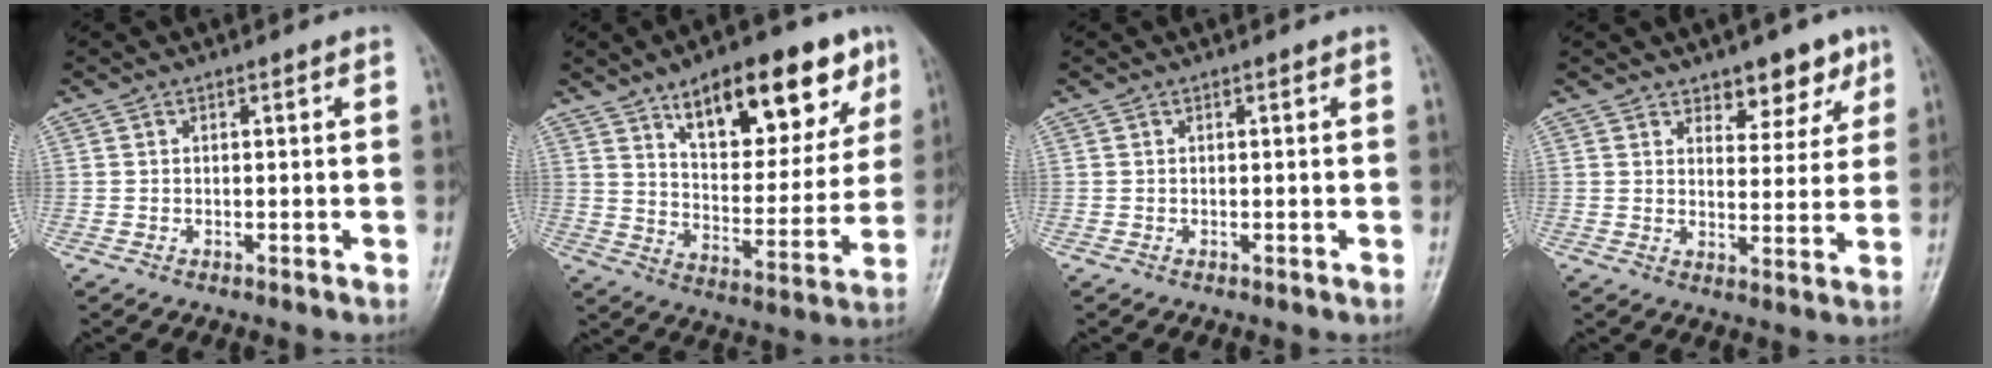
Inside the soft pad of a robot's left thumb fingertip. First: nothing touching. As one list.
[{"total": 21.0, "force": [11.6, 9.1, 15.0], "torque": [-0.168, -0.042, 0.181]}, {"total": 0.0}, {"total": 7.3, "force": [5.0, 4.0, 3.6], "torque": [-0.009, -0.029, 0.071]}]